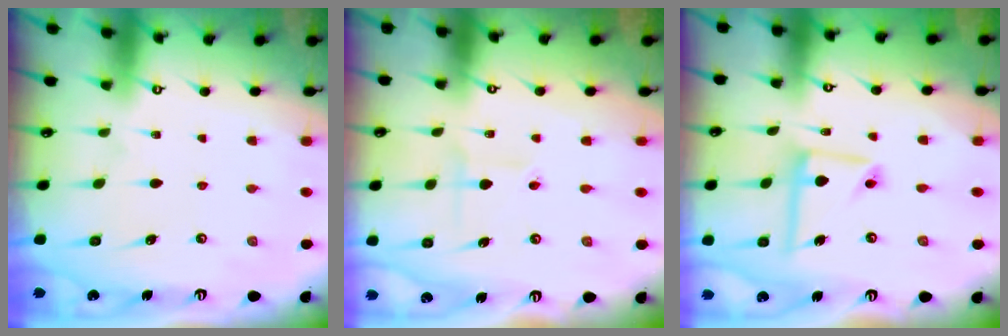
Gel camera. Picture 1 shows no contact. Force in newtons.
{"total": 1.7, "press": 1.5, "slide": 0.9}
{"total": 10.2, "press": 10.2, "slide": 0.8}